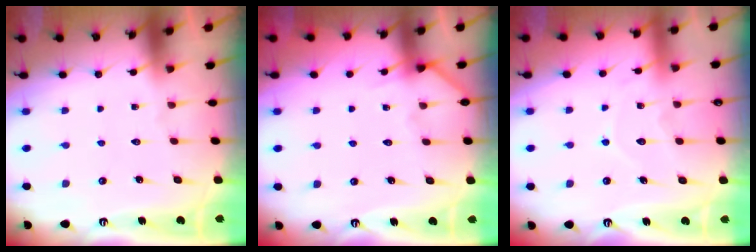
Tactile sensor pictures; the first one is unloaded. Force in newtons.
{"total": 3.0, "press": 3.0, "slide": 0.3}
{"total": 7.9, "press": 7.8, "slide": 0.8}